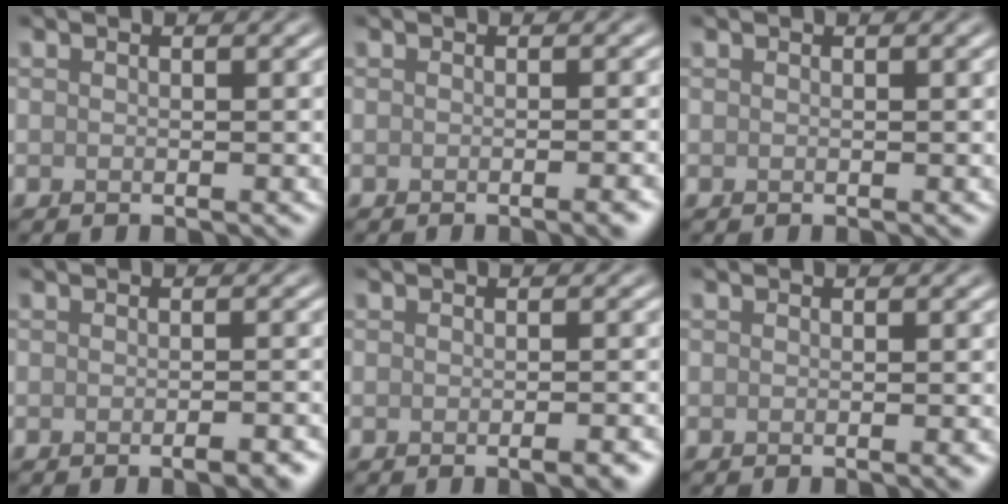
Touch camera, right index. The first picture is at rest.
{"total": 2.2, "force": [-0.9, 0.6, 1.9], "torque": [-0.013, 0.000, -0.013]}
{"total": 0.0}
{"total": 2.4, "force": [-1.3, 0.6, 1.9], "torque": [-0.024, -0.001, -0.017]}
{"total": 2.4, "force": [-1.1, 0.6, 2.0], "torque": [-0.022, 0.000, -0.016]}
{"total": 1.3, "force": [-0.4, 0.3, 1.2], "torque": [-0.010, 0.001, -0.007]}